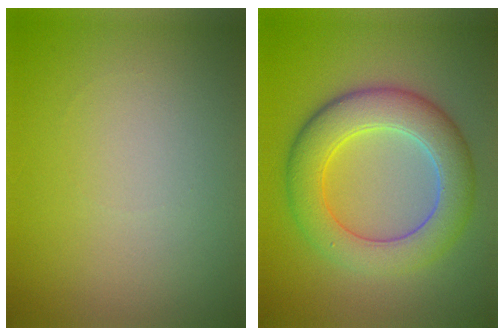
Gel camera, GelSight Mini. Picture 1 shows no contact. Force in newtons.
{"total": 7.1, "press": 7.1, "slide": 0.3}